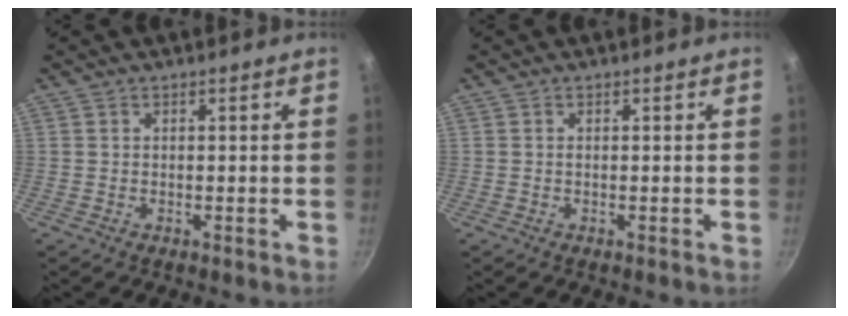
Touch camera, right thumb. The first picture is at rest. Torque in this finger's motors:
{"motor_torque": [0.33, 0.38, 0.44, -0.06, 0.04]}